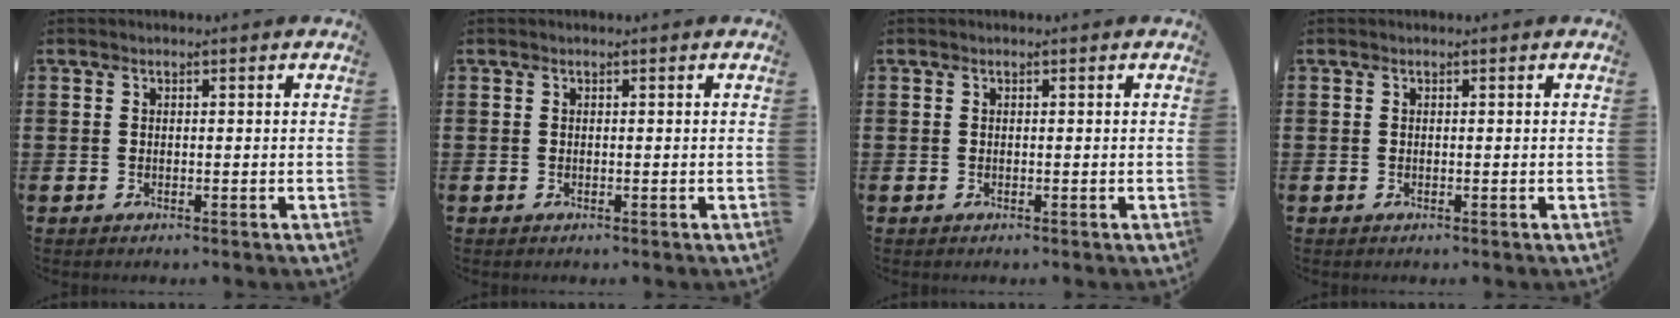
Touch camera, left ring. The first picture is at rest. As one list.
[{"total": 0.0}, {"total": 0.0}, {"total": 0.0}]